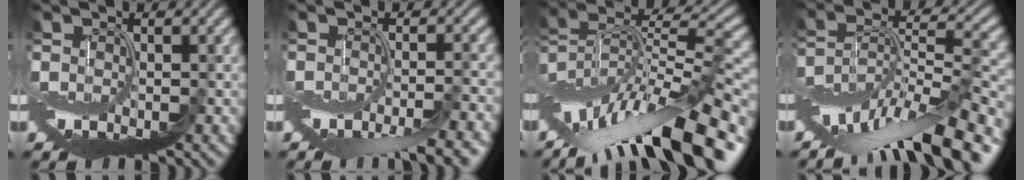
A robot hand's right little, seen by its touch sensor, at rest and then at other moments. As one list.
[{"total": 4.5, "force": [-3.2, 0.5, 3.1], "torque": [-0.044, -0.009, -0.053]}, {"total": 14.2, "force": [-7.2, 4.8, 11.2], "torque": [-0.195, 0.017, -0.117]}, {"total": 13.3, "force": [-8.7, 4.3, 9.1], "torque": [-0.172, 0.011, -0.144]}]